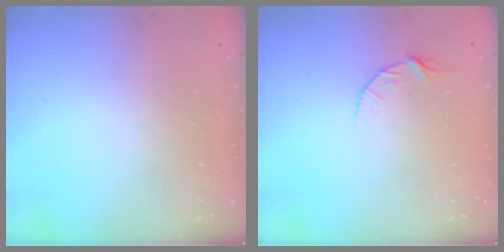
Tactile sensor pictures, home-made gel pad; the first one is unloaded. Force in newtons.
{"total": 5.5, "press": 5.4, "slide": 0.6}